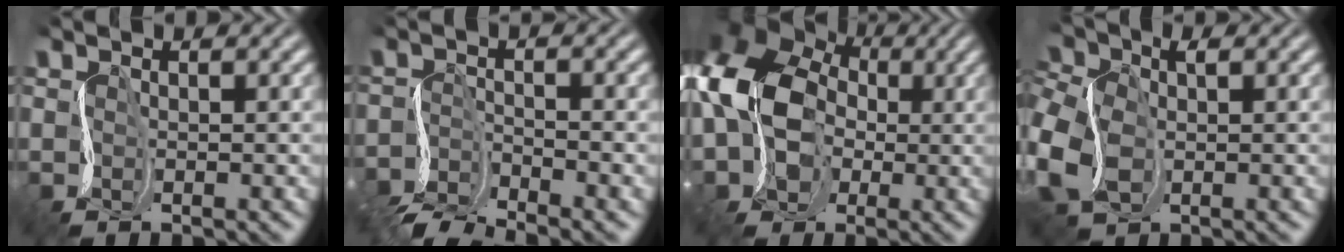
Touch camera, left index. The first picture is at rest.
{"total": 5.0, "force": [-4.3, 1.2, 2.2], "torque": [-0.043, -0.008, -0.083]}
{"total": 12.9, "force": [0.9, 10.8, 6.9], "torque": [-0.136, 0.005, -0.015]}
{"total": 8.2, "force": [-0.3, 6.0, 5.6], "torque": [-0.149, -0.010, 0.001]}